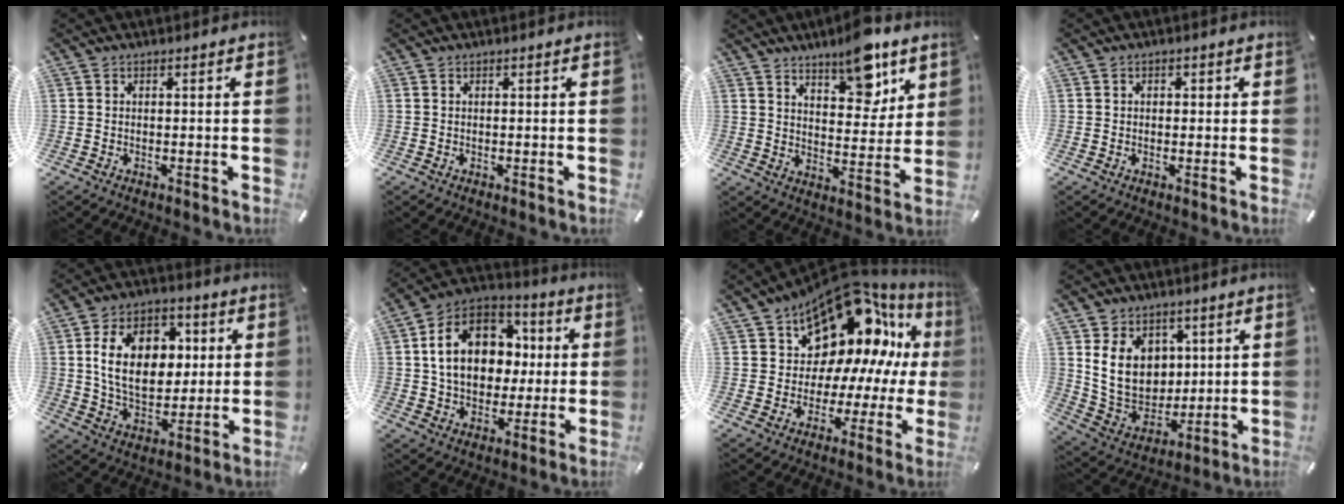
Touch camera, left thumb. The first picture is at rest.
{"total": 0.0}
{"total": 11.1, "force": [8.3, 4.7, 5.7], "torque": [-0.065, -0.053, 0.143]}
{"total": 1.0, "force": [-0.1, 0.9, 0.2], "torque": [-0.005, 0.006, -0.004]}
{"total": 16.2, "force": [2.9, 11.4, 11.1], "torque": [-0.185, 0.016, 0.051]}
{"total": 17.4, "force": [2.3, 13.6, 10.6], "torque": [-0.190, 0.009, 0.046]}
{"total": 16.6, "force": [10.7, 10.5, 7.3], "torque": [-0.101, -0.103, 0.191]}
{"total": 13.5, "force": [4.0, 11.4, 6.0], "torque": [-0.126, -0.015, 0.082]}